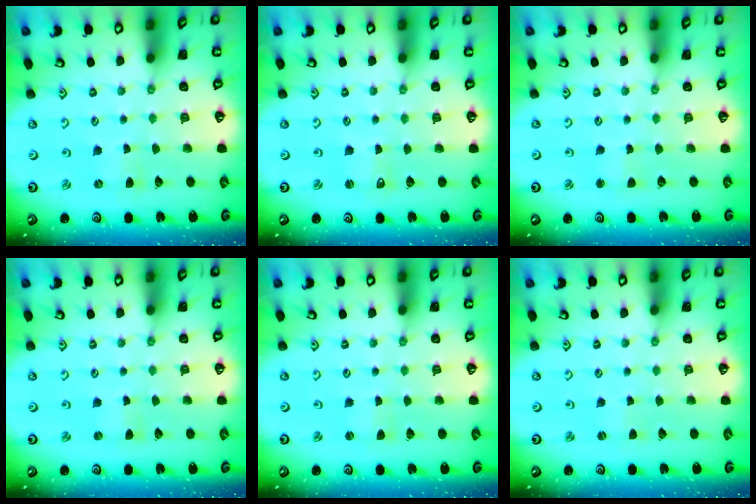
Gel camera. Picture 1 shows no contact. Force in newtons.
{"total": 0.6, "press": 0.6, "slide": 0.1}
{"total": 2.2, "press": 2.2, "slide": 0.2}
{"total": 0.0}
{"total": 0.7, "press": 0.7, "slide": 0.2}
{"total": 1.1, "press": 1.1, "slide": 0.3}